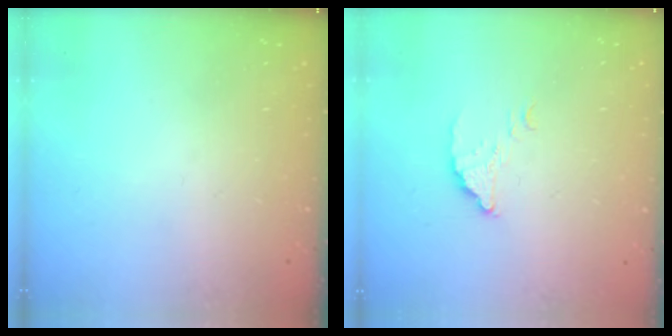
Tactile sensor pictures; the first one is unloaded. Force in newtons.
{"total": 2.2, "press": 2.2, "slide": 0.0}